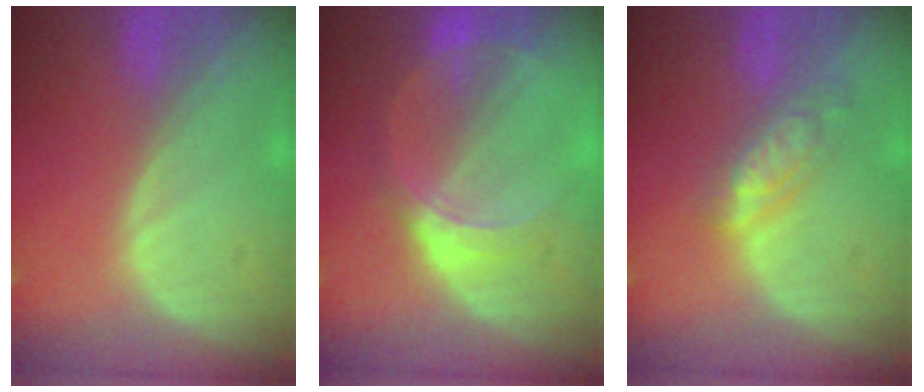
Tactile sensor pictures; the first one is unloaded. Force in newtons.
{"total": 6.8, "press": 6.0, "slide": 3.2}
{"total": 5.5, "press": 5.0, "slide": 2.4}